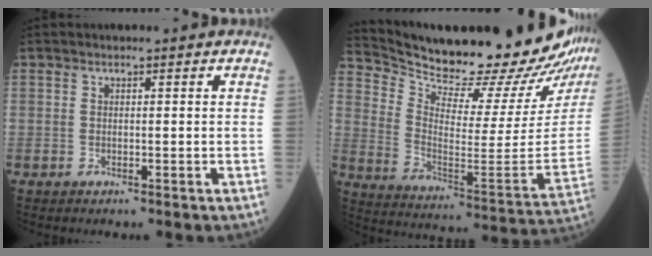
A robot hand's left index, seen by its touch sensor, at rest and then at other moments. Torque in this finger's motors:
{"motor_torque": [0.95, -1.19, 0.18, 0.05]}